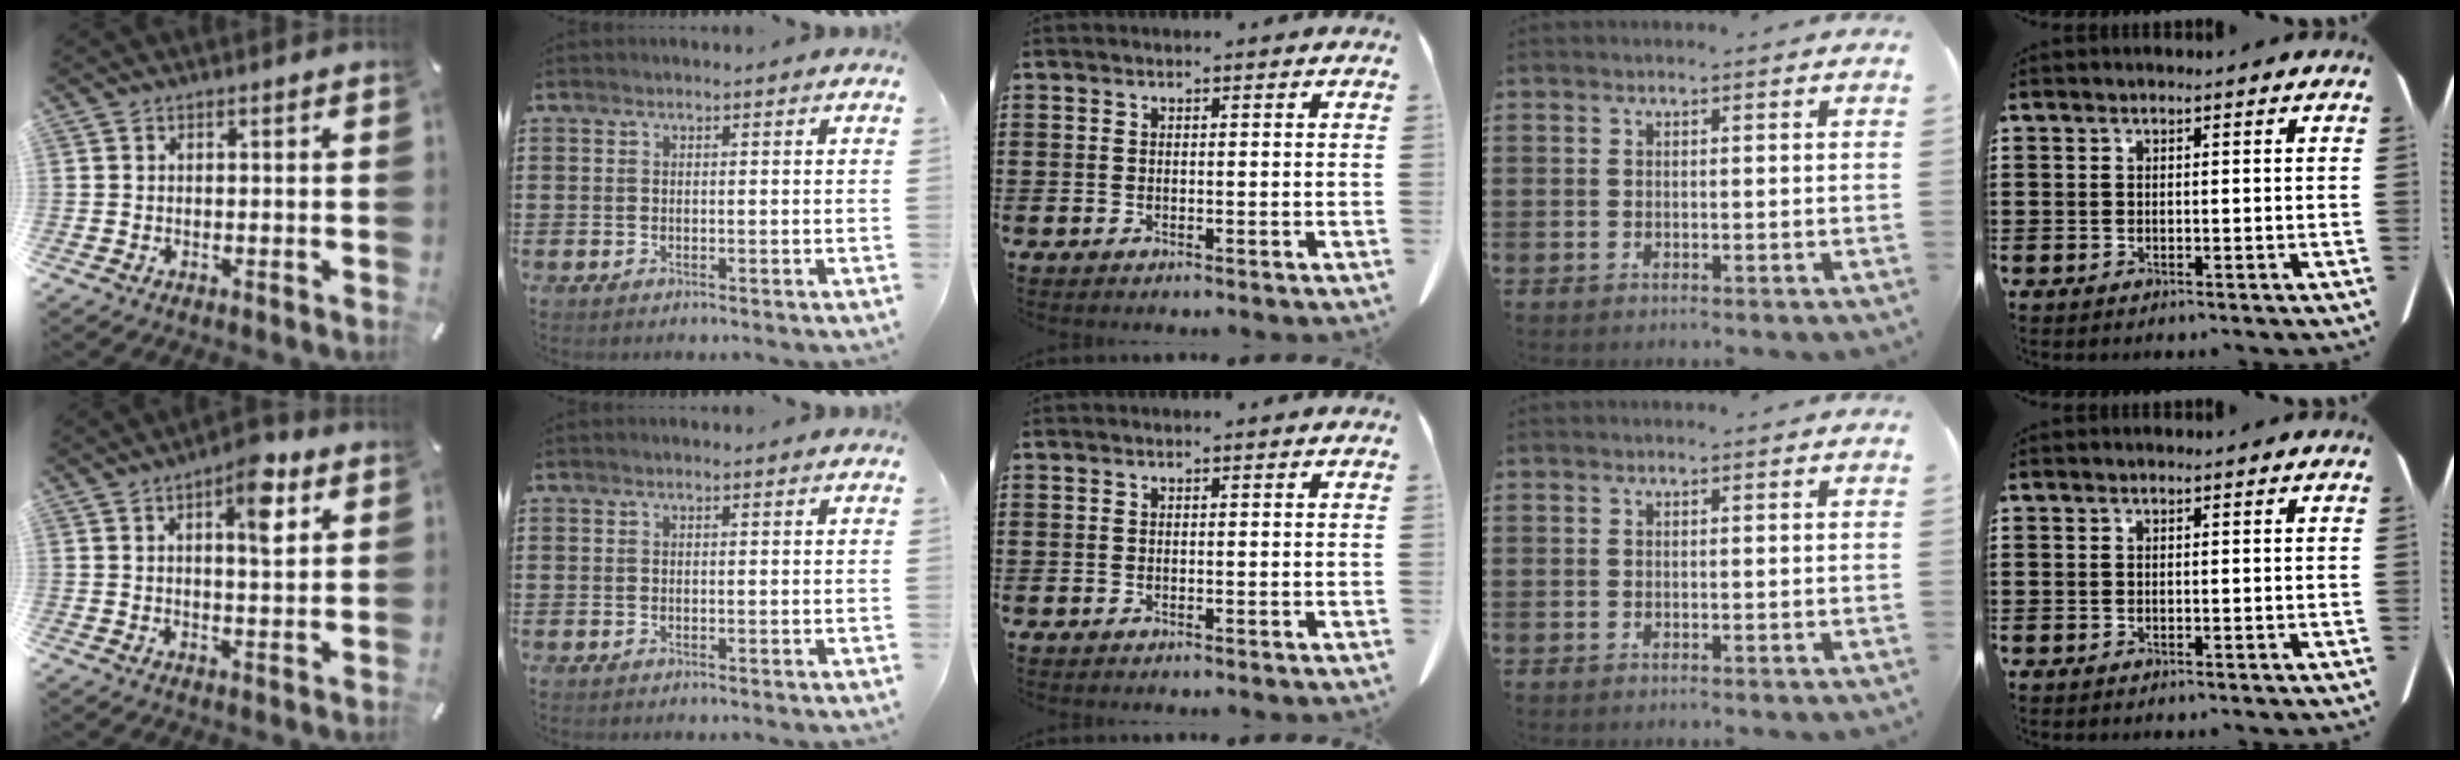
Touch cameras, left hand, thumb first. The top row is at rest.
{"thumb": {"total": 8.5, "force": [3.9, 3.2, 6.8], "torque": [-0.093, -0.014, 0.057]}, "index": {"total": 0.6, "force": [0.3, 0.0, 0.4], "torque": [-0.009, 0.001, 0.007]}}